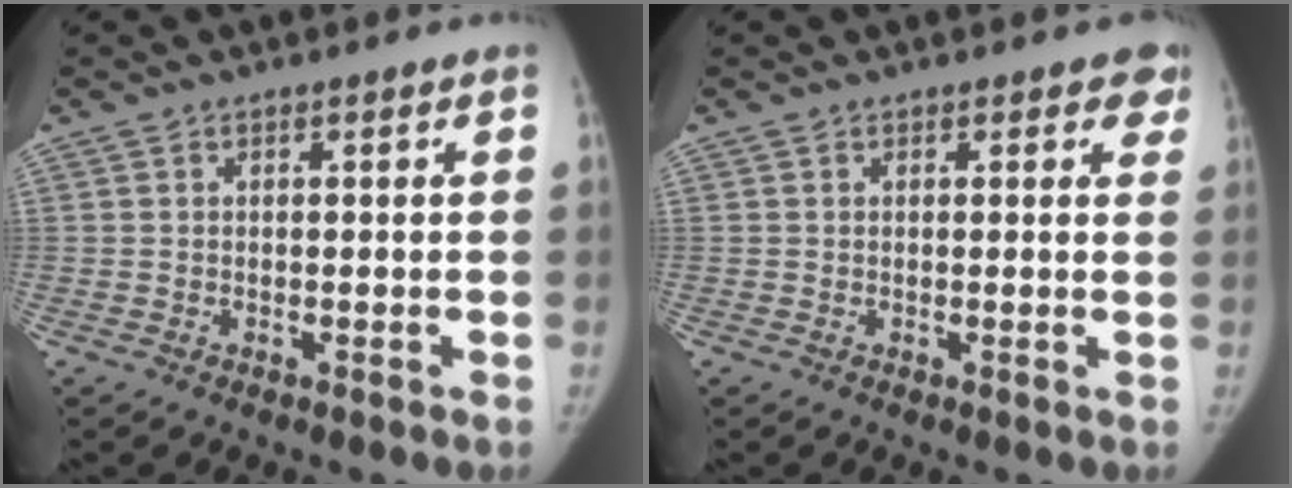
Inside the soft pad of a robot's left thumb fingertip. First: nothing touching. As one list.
[{"total": 3.0, "force": [2.0, 1.6, 1.6], "torque": [0.013, -0.005, 0.013]}]